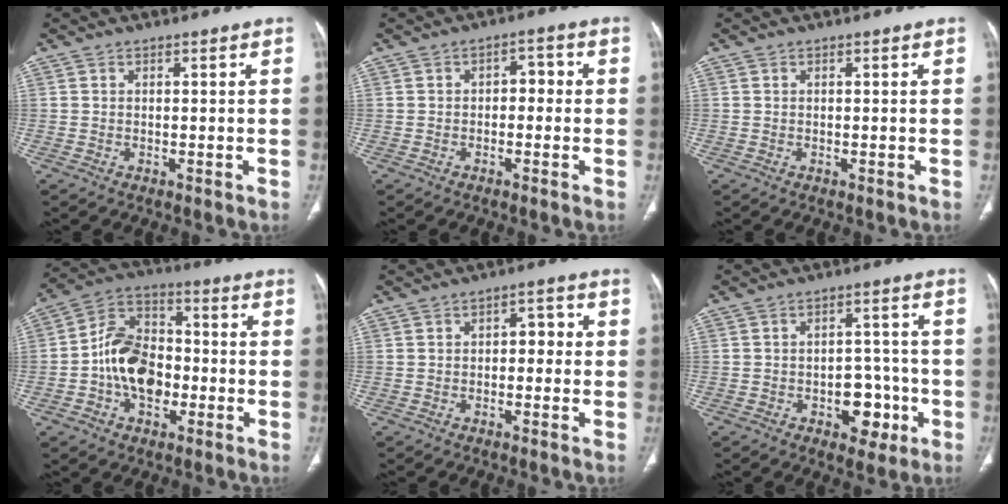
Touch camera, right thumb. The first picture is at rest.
{"total": 3.3, "force": [-0.3, 2.2, 2.5], "torque": [-0.010, 0.017, -0.014]}
{"total": 0.0}
{"total": 13.6, "force": [-2.7, 9.5, 9.3], "torque": [-0.135, 0.041, -0.056]}
{"total": 3.8, "force": [-0.2, 2.4, 3.0], "torque": [-0.015, 0.018, -0.012]}
{"total": 8.3, "force": [-3.0, 5.4, 5.6], "torque": [-0.036, 0.030, -0.036]}